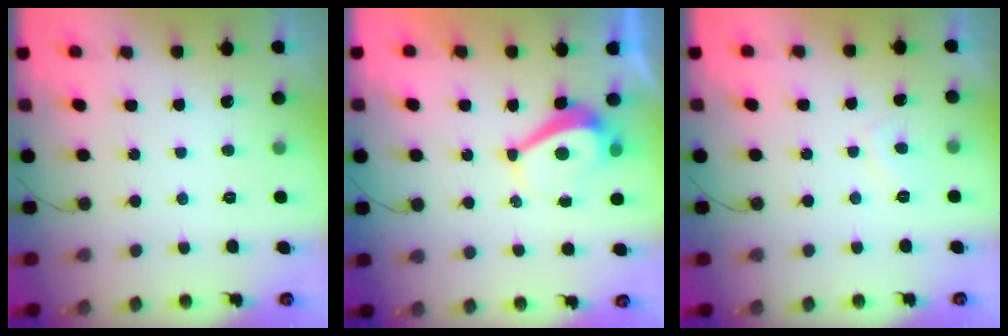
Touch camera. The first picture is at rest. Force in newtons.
{"total": 4.3, "press": 4.3, "slide": 0.8}
{"total": 2.0, "press": 1.9, "slide": 0.5}